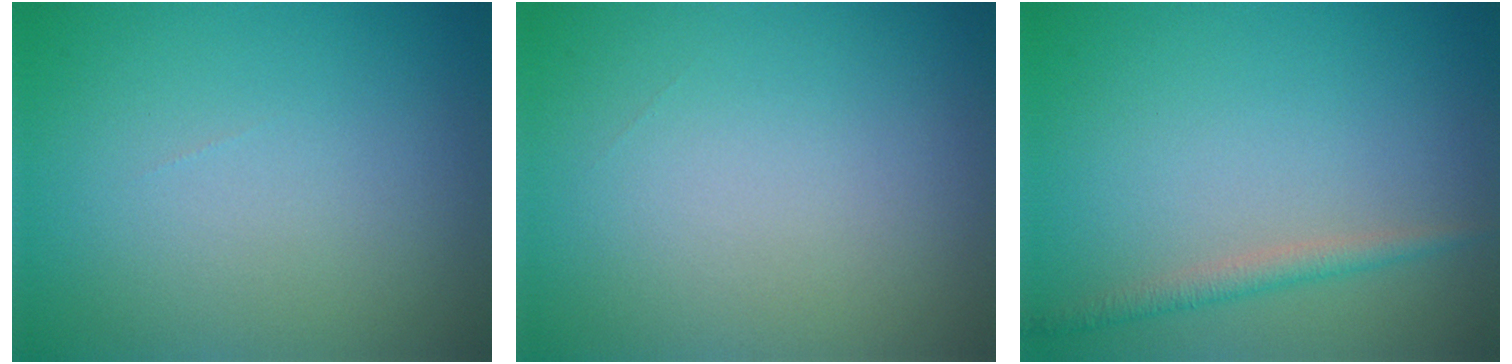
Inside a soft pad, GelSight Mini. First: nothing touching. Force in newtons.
{"total": 0.0}
{"total": 1.7, "press": 1.7, "slide": 0.1}